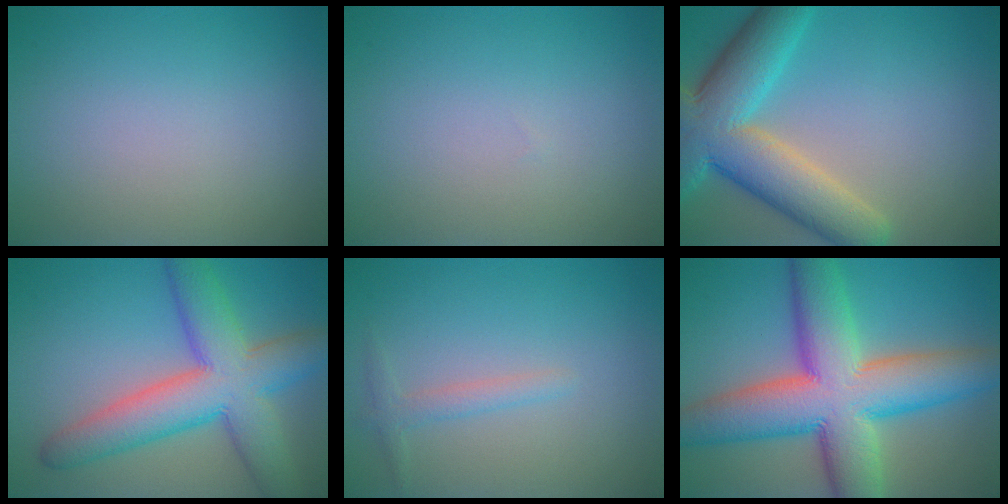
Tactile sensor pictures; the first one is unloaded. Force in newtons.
{"total": 0.0}
{"total": 10.0, "press": 10.0, "slide": 0.6}
{"total": 9.3, "press": 9.3, "slide": 0.3}
{"total": 1.5, "press": 1.5, "slide": 0.0}
{"total": 13.3, "press": 13.3, "slide": 0.6}